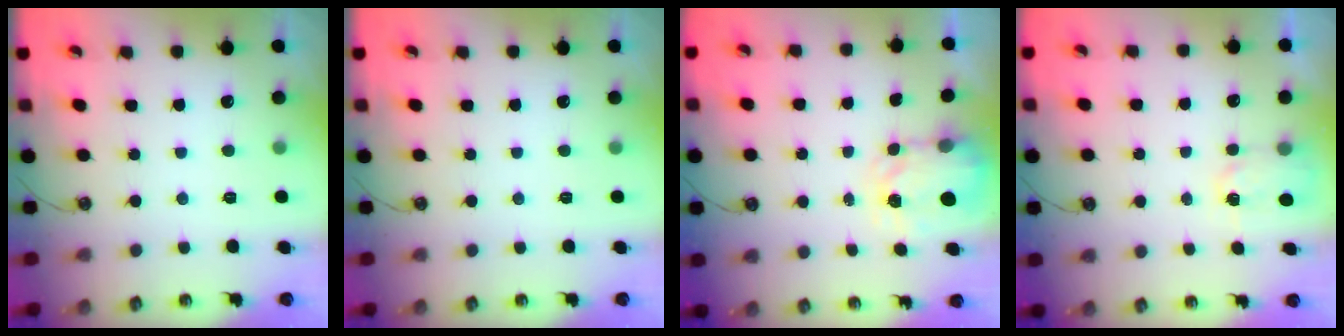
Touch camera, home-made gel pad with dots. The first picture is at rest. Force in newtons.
{"total": 0.0}
{"total": 3.6, "press": 3.5, "slide": 0.5}
{"total": 2.9, "press": 2.9, "slide": 0.4}